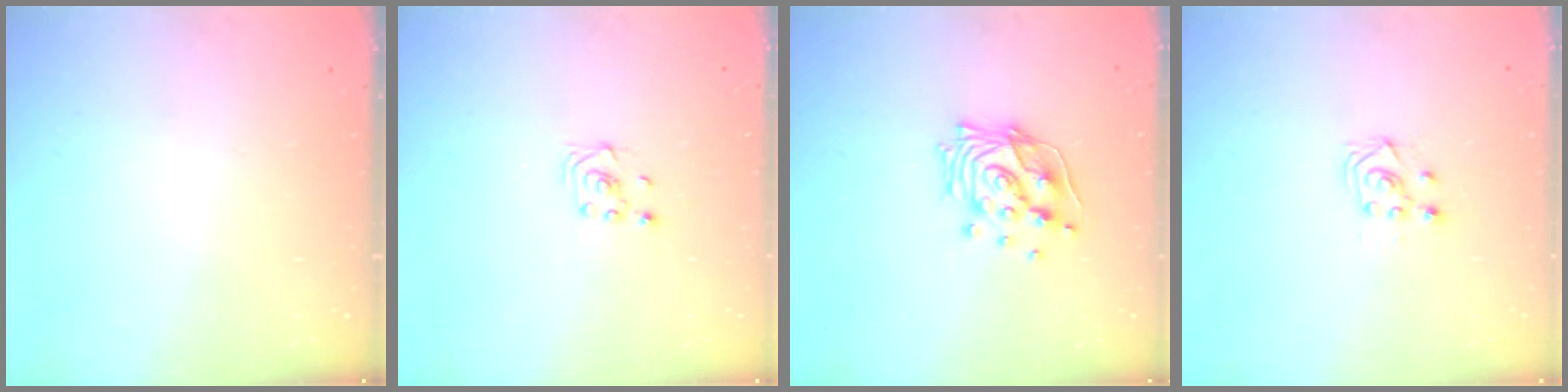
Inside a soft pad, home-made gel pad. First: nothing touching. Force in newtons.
{"total": 1.6, "press": 1.4, "slide": 0.9}
{"total": 13.4, "press": 13.4, "slide": 1.6}
{"total": 3.1, "press": 3.1, "slide": 0.8}